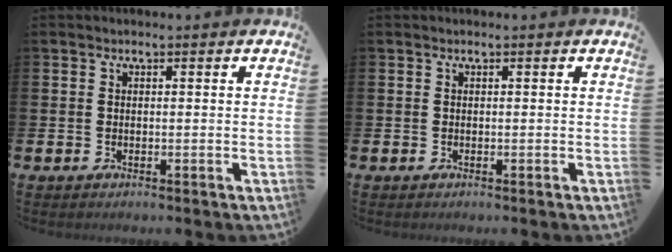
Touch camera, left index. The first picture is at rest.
{"total": 0.0}